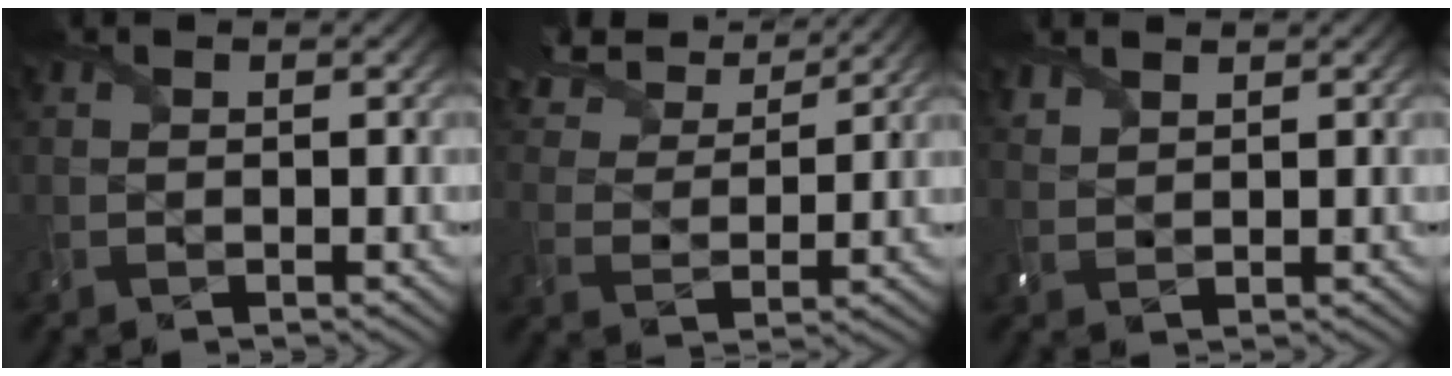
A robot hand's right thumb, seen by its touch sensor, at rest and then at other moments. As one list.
[{"total": 10.4, "force": [8.6, 3.1, 4.9], "torque": [-0.138, 0.026, 0.148]}, {"total": 2.4, "force": [2.0, 1.0, 0.9], "torque": [-0.030, 0.003, 0.047]}]